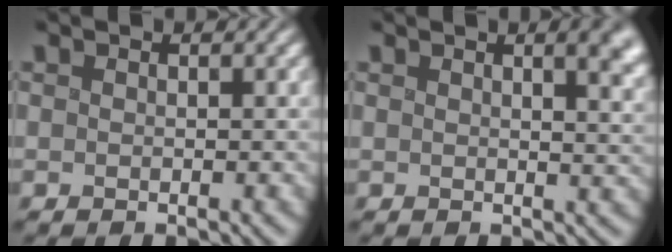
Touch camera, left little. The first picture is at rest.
{"total": 4.7, "force": [2.5, 2.0, 3.5], "torque": [-0.044, -0.001, 0.045]}